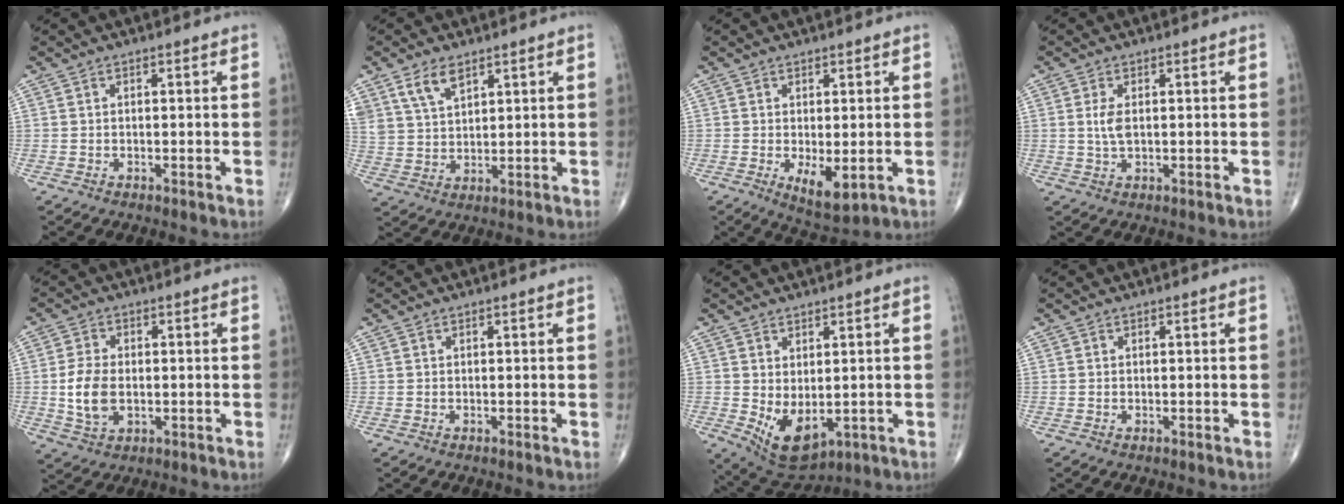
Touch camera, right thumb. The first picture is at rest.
{"total": 6.3, "force": [4.1, 3.2, 3.6], "torque": [-0.060, -0.019, 0.086]}
{"total": 5.6, "force": [-0.9, 2.4, 5.0], "torque": [-0.076, -0.019, -0.004]}
{"total": 3.0, "force": [0.5, 1.4, 2.6], "torque": [-0.058, -0.004, 0.012]}
{"total": 7.3, "force": [-0.5, 4.6, 5.6], "torque": [-0.111, -0.002, -0.005]}
{"total": 0.0}
{"total": 8.2, "force": [-0.8, 4.6, 6.7], "torque": [-0.101, -0.009, 0.012]}
{"total": 0.0}